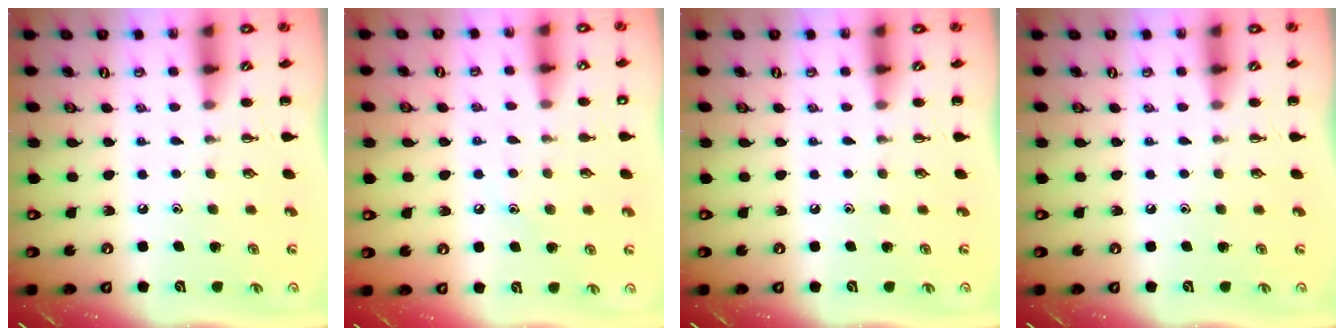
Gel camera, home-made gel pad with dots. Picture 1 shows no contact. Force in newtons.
{"total": 7.9, "press": 7.7, "slide": 2.0}
{"total": 0.0}
{"total": 0.0}